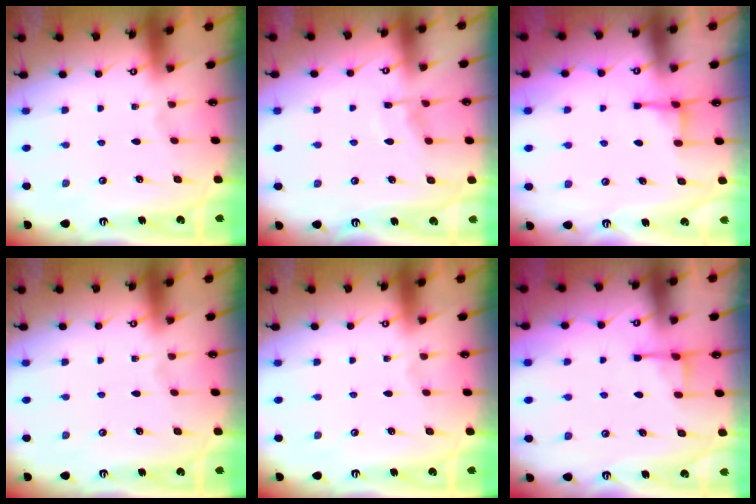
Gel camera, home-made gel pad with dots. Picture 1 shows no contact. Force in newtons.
{"total": 6.0, "press": 5.9, "slide": 0.7}
{"total": 3.7, "press": 3.7, "slide": 0.6}
{"total": 0.0}
{"total": 0.0}
{"total": 3.8, "press": 3.8, "slide": 0.5}